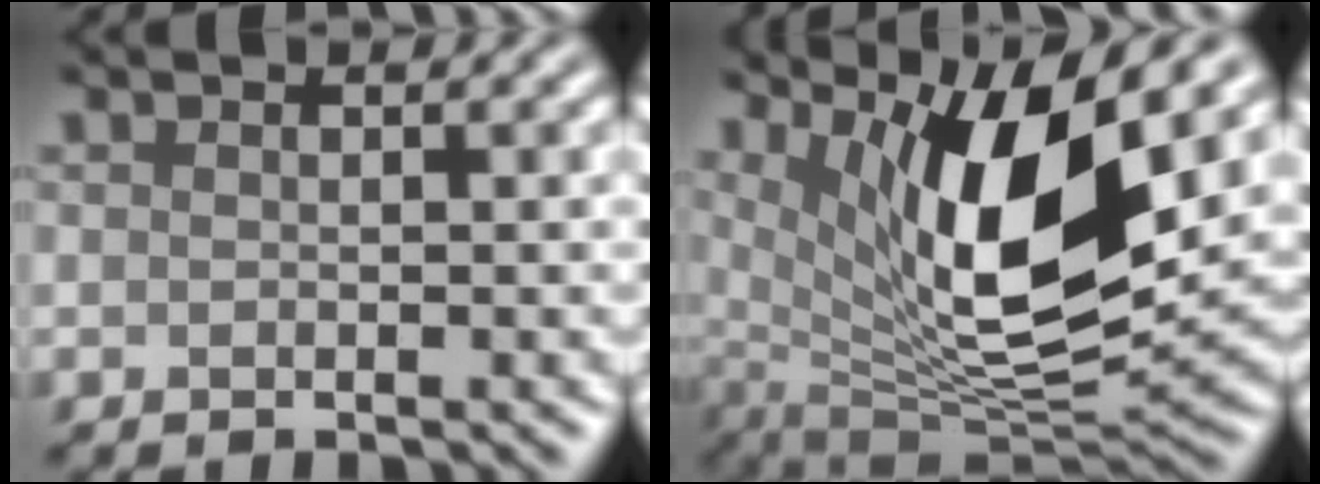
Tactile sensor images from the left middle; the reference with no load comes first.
{"total": 11.9, "force": [4.6, 3.3, 10.5], "torque": [-0.180, -0.013, 0.092]}